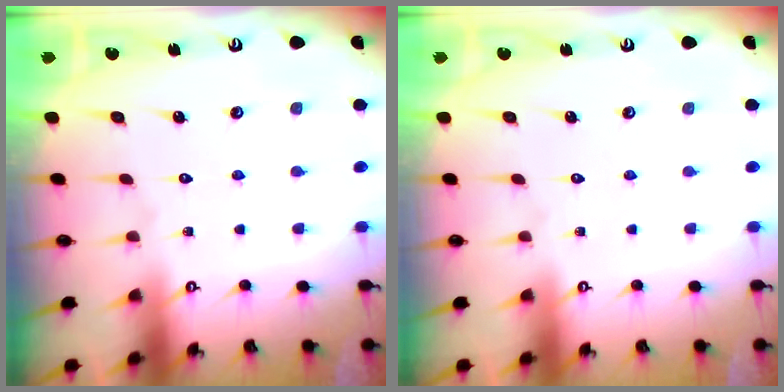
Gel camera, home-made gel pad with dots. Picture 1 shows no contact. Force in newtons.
{"total": 0.0}